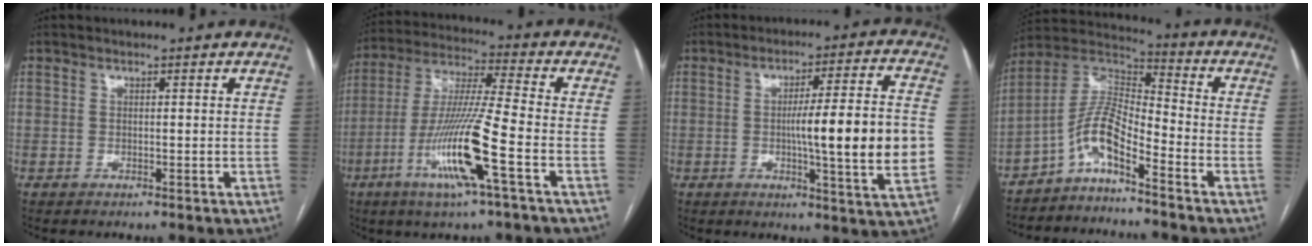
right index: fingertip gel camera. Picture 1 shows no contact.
{"total": 14.7, "force": [-5.7, -0.5, 13.5], "torque": [-0.275, -0.013, -0.110]}
{"total": 14.7, "force": [-1.5, 0.0, 14.6], "torque": [-0.216, 0.000, -0.025]}
{"total": 8.4, "force": [-5.1, 1.4, 6.5], "torque": [-0.138, 0.024, -0.103]}